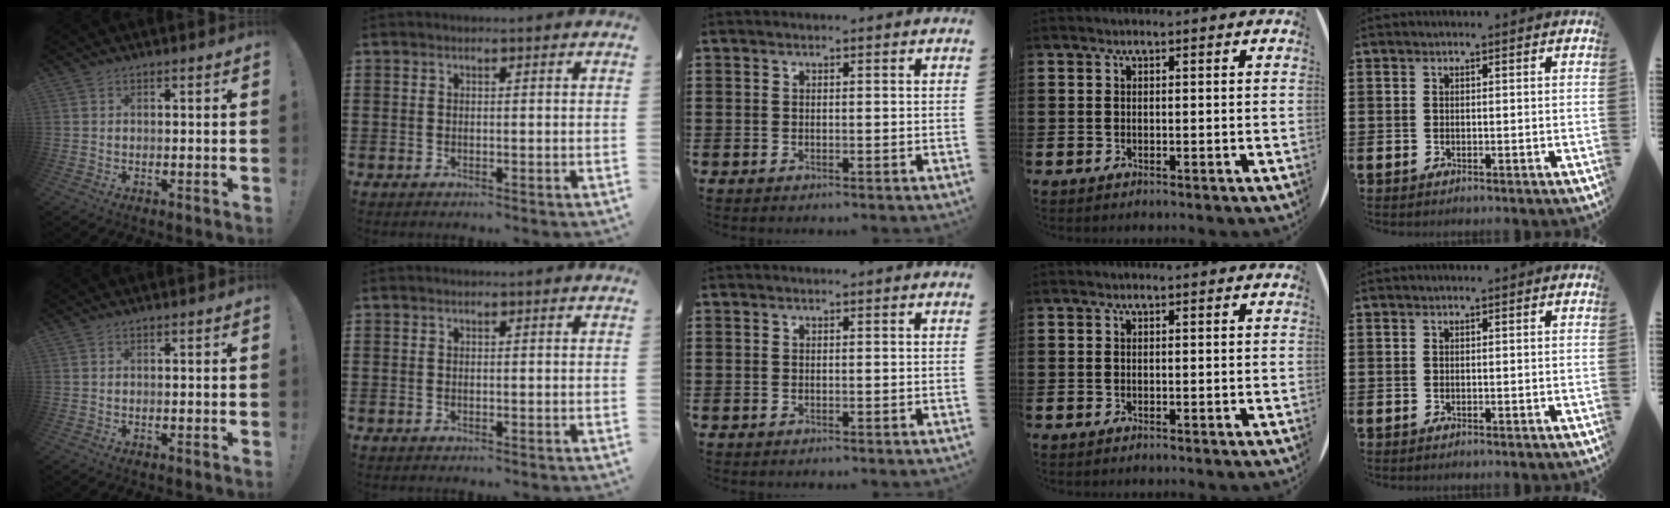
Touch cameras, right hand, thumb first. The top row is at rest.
{}